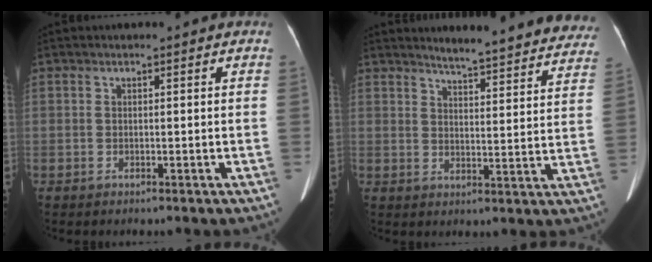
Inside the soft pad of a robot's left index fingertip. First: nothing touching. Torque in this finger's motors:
{"motor_torque": [-0.20, -0.60, 0.03, 0.02]}